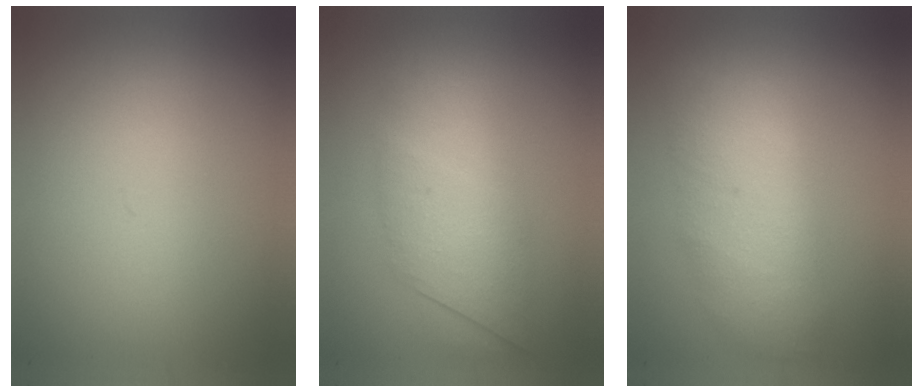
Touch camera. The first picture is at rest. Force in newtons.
{"total": 3.1}
{"total": 3.3}